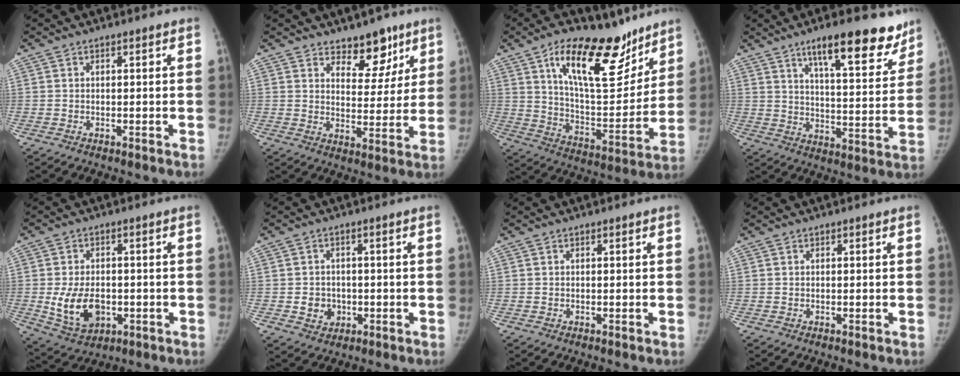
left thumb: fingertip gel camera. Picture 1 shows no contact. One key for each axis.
{"total": 8.6, "fx": 6.1, "fy": 4.8, "fz": 3.8, "tx": -0.008, "ty": -0.039, "tz": 0.092}
{"total": 22.5, "fx": 13.7, "fy": 9.6, "fz": 15.0, "tx": -0.184, "ty": -0.071, "tz": 0.228}
{"total": 17.2, "fx": 11.6, "fy": 5.0, "fz": 11.6, "tx": -0.118, "ty": -0.061, "tz": 0.175}
{"total": 9.7, "fx": -1.7, "fy": 6.5, "fz": 7.0, "tx": -0.113, "ty": -0.002, "tz": -0.015}
{"total": 4.4, "fx": -0.9, "fy": 3.9, "fz": 1.8, "tx": -0.011, "ty": 0.005, "tz": -0.008}
{"total": 0.0}
{"total": 0.0}